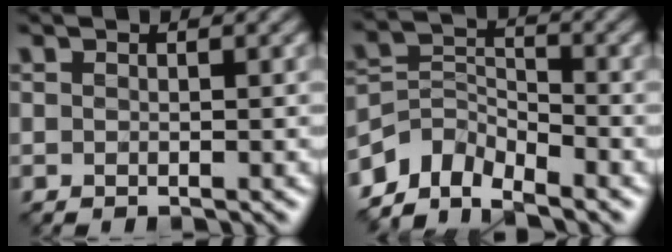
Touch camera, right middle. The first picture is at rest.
{"total": 4.6, "force": [-3.9, 2.1, 1.2], "torque": [-0.019, -0.002, -0.083]}